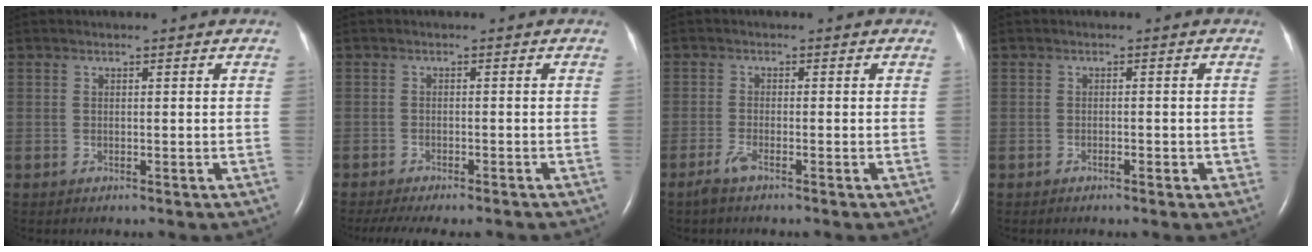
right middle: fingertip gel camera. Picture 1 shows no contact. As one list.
[{"total": 10.3, "force": [-8.8, 2.2, 4.8], "torque": [-0.075, -0.012, -0.119]}, {"total": 2.0, "force": [-1.5, 0.0, 1.3], "torque": [-0.040, -0.006, -0.035]}, {"total": 1.4, "force": [-0.6, 0.6, 1.1], "torque": [-0.016, 0.002, -0.007]}]